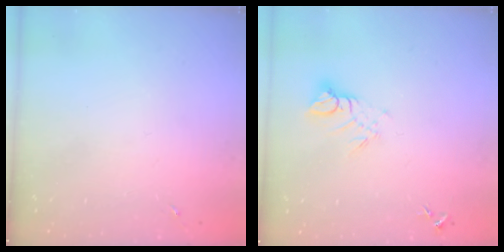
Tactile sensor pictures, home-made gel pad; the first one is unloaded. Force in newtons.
{"total": 6.6, "press": 6.6, "slide": 0.5}